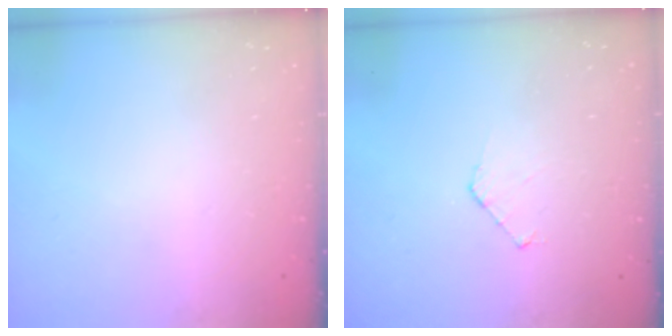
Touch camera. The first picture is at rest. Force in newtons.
{"total": 4.0, "press": 4.0, "slide": 0.3}